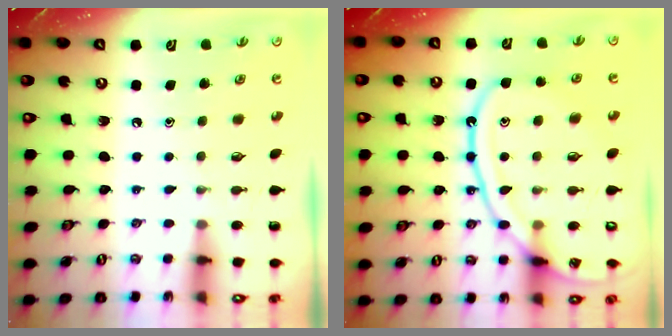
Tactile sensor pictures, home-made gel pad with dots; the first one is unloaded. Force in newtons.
{"total": 17.6, "press": 17.5, "slide": 1.9}